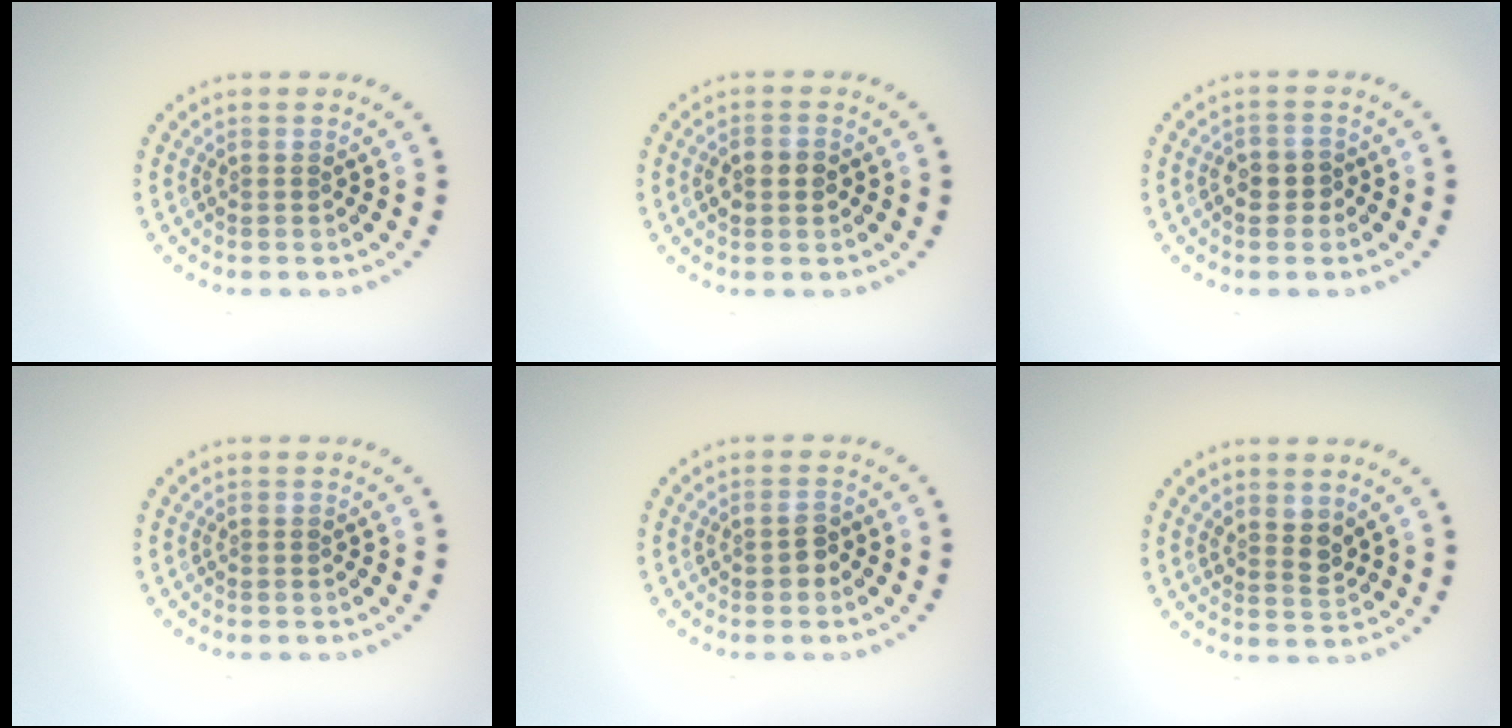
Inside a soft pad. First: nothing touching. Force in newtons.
{"total": 2.0, "press": 2.0, "slide": 0.3}
{"total": 1.9, "press": 1.7, "slide": 0.7}
{"total": 0.0}
{"total": 1.2, "press": 1.2, "slide": 0.2}
{"total": 1.9, "press": 1.6, "slide": 1.1}